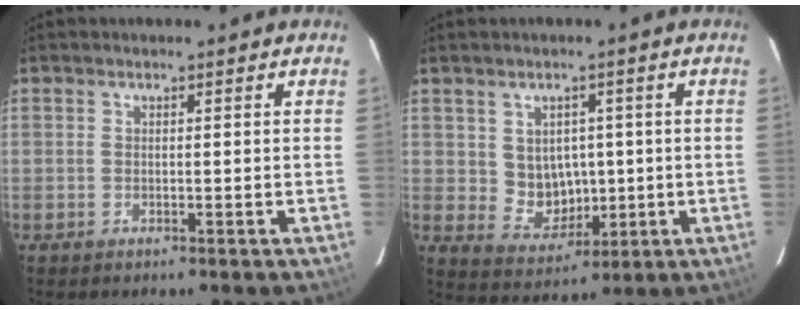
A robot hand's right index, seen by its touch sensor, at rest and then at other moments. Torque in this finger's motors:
{"motor_torque": [0.22, 0.06, 0.02, 0.01]}